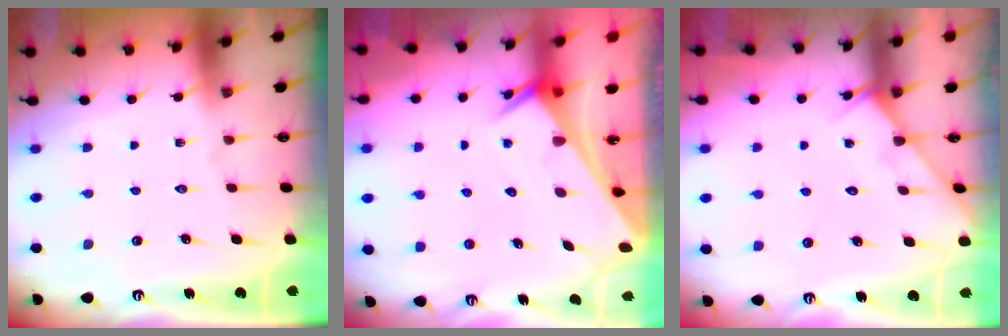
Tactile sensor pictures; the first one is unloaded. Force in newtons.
{"total": 2.6, "press": 2.6, "slide": 0.2}
{"total": 4.9, "press": 4.9, "slide": 0.6}